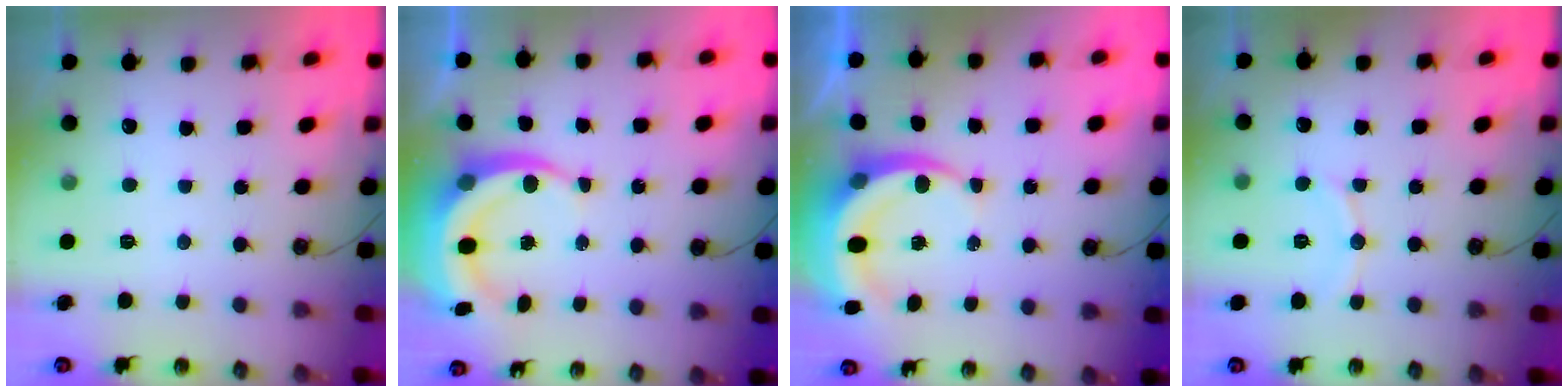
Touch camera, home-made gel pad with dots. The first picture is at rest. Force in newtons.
{"total": 9.1, "press": 9.0, "slide": 1.7}
{"total": 7.2, "press": 7.2, "slide": 0.9}
{"total": 6.5, "press": 6.5, "slide": 0.7}